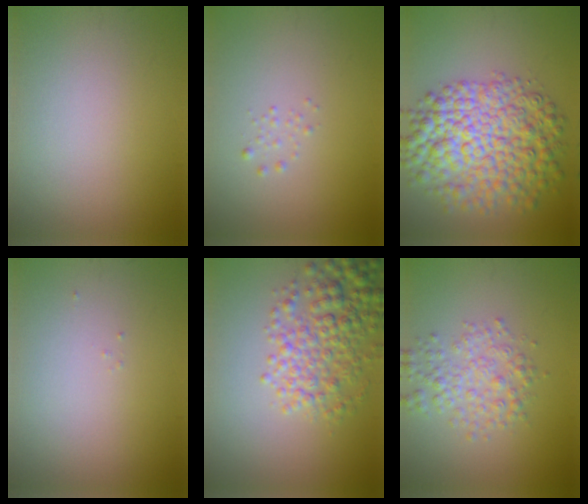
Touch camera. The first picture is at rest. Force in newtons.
{"total": 0.6, "press": 0.6, "slide": 0.0}
{"total": 9.8, "press": 9.8, "slide": 0.3}
{"total": 0.0}
{"total": 5.3, "press": 5.3, "slide": 0.1}
{"total": 3.1, "press": 3.1, "slide": 0.1}